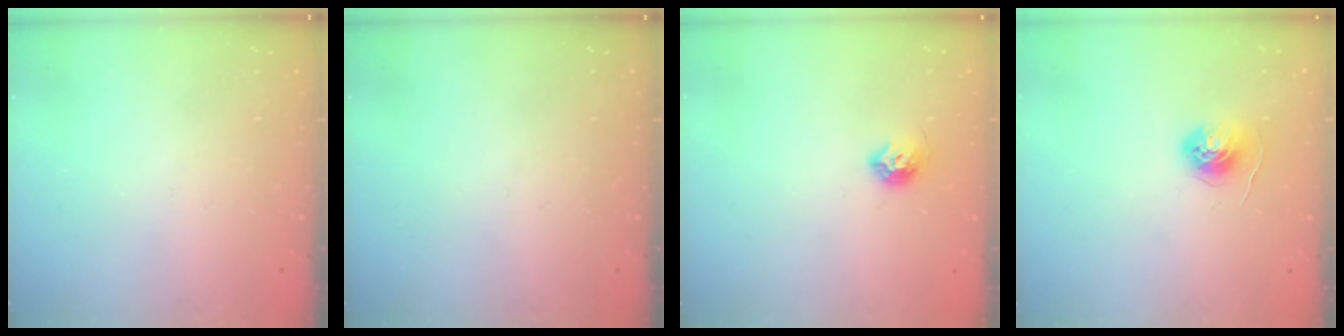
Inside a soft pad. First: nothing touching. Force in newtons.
{"total": 0.0}
{"total": 7.6, "press": 7.5, "slide": 1.1}
{"total": 5.7, "press": 5.7, "slide": 0.5}